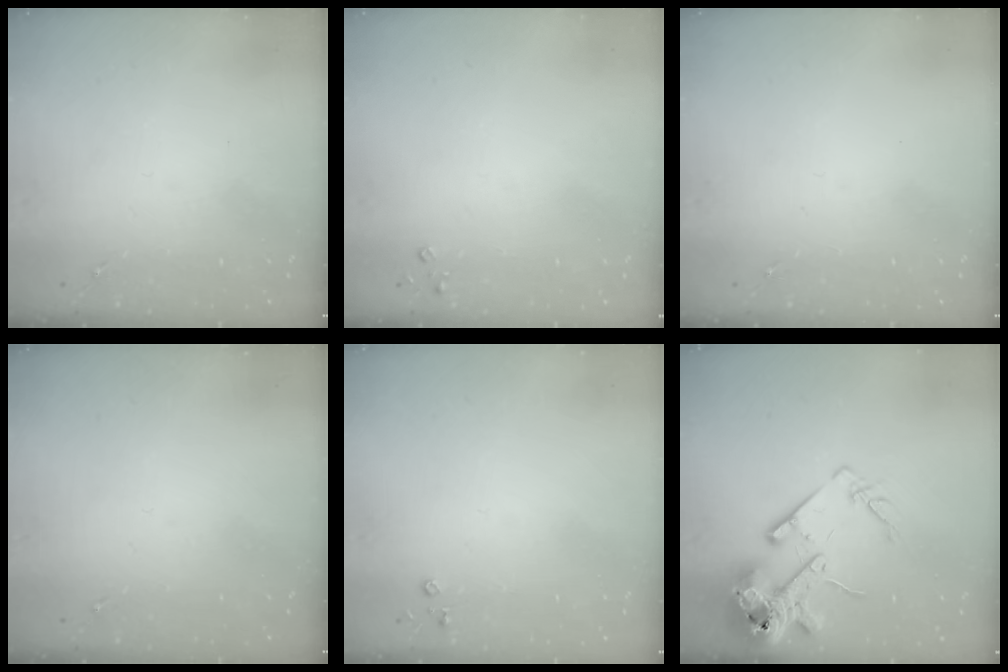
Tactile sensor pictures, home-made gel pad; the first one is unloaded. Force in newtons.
{"total": 2.6, "press": 2.6, "slide": 0.3}
{"total": 0.0}
{"total": 0.0}
{"total": 2.8, "press": 2.8, "slide": 0.3}
{"total": 16.1, "press": 15.9, "slide": 2.4}